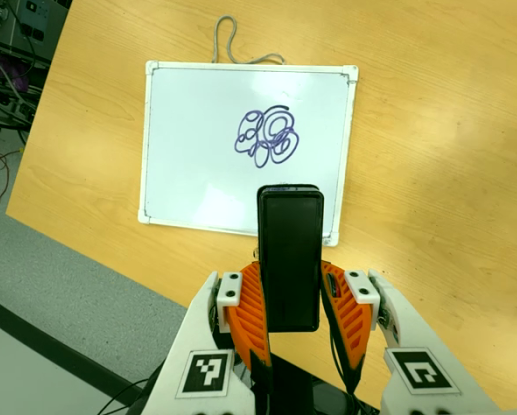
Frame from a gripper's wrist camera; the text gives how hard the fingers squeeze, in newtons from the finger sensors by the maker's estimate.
{"total": 4.7, "left": 3.4, "right": 6.0}